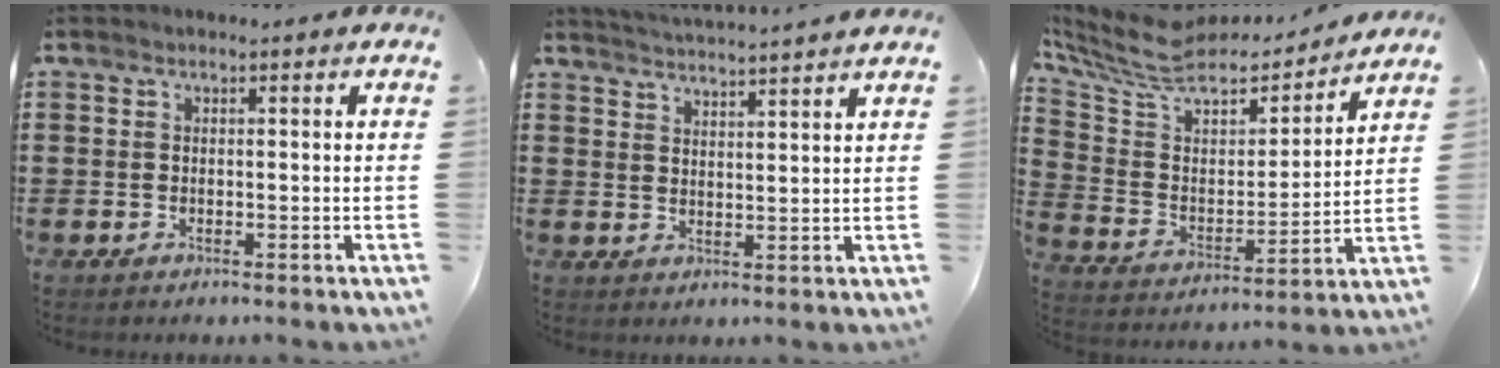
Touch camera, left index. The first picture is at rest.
{"total": 3.4, "force": [3.3, -1.0, 0.1], "torque": [-0.013, -0.020, 0.057]}
{"total": 9.3, "force": [7.1, 4.1, 4.3], "torque": [-0.126, -0.040, 0.119]}